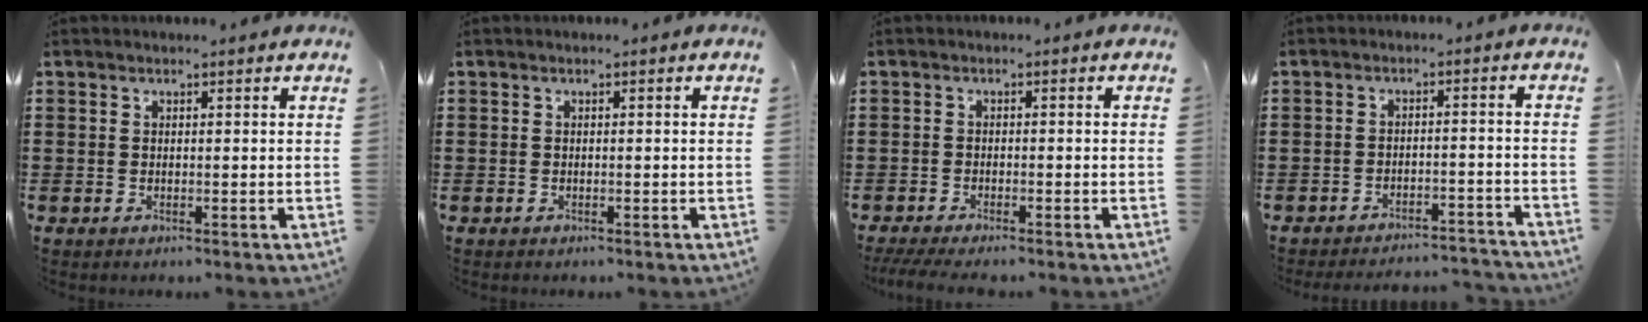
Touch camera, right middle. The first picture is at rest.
{"total": 0.0}
{"total": 1.9, "force": [-1.7, -0.1, 0.9], "torque": [-0.022, -0.005, -0.035]}
{"total": 3.4, "force": [-3.4, 0.0, 0.3], "torque": [-0.010, -0.001, -0.071]}